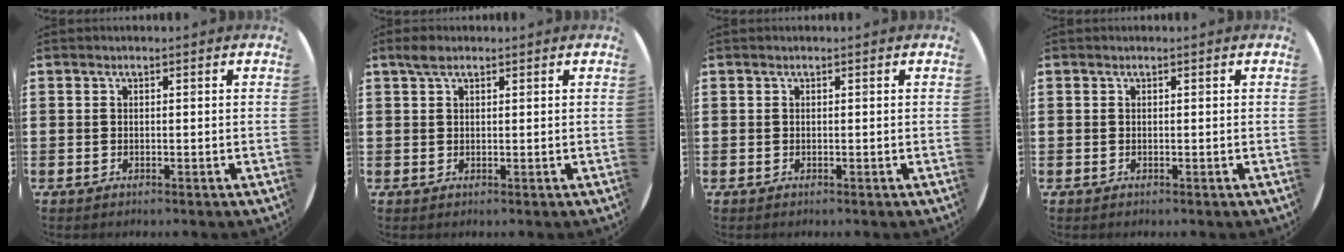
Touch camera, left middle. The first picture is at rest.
{"total": 1.9, "force": [1.4, 0.9, 0.9], "torque": [-0.013, 0.002, 0.023]}
{"total": 0.0}
{"total": 0.0}